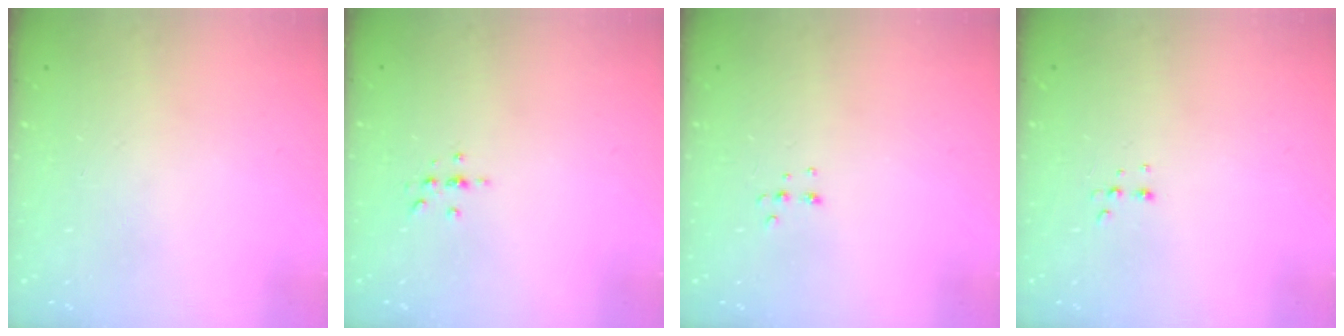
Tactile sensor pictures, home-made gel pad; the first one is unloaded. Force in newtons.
{"total": 2.8, "press": 2.7, "slide": 0.3}
{"total": 3.9, "press": 3.9, "slide": 0.6}
{"total": 4.2, "press": 4.1, "slide": 1.0}